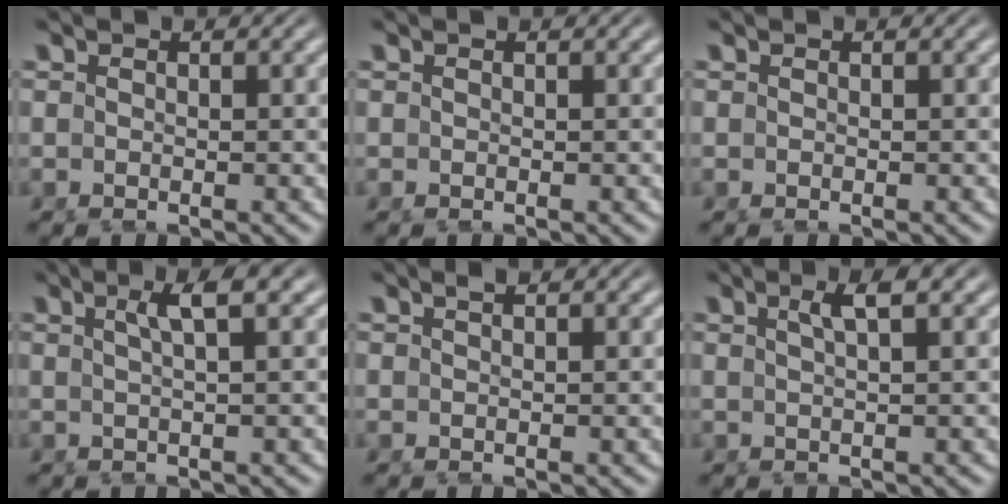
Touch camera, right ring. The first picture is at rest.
{"total": 0.0}
{"total": 0.0}
{"total": 2.3, "force": [0.8, -0.4, 2.1], "torque": [-0.026, 0.010, 0.015]}
{"total": 0.8, "force": [0.7, -0.2, 0.4], "torque": [-0.002, 0.008, 0.014]}
{"total": 2.0, "force": [0.9, -0.4, 1.7], "torque": [-0.022, 0.009, 0.016]}